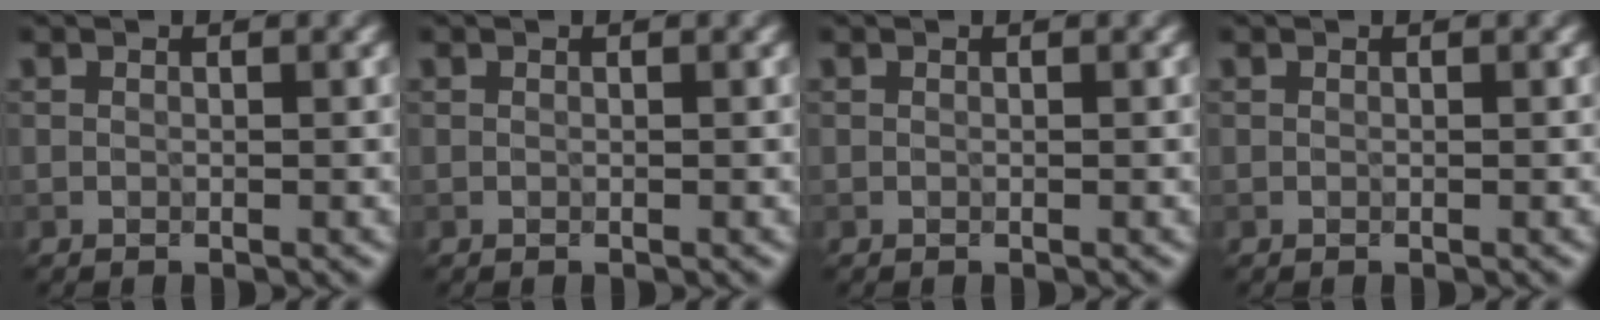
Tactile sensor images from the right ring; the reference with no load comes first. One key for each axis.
{"total": 0.0}
{"total": 0.0}
{"total": 0.0}